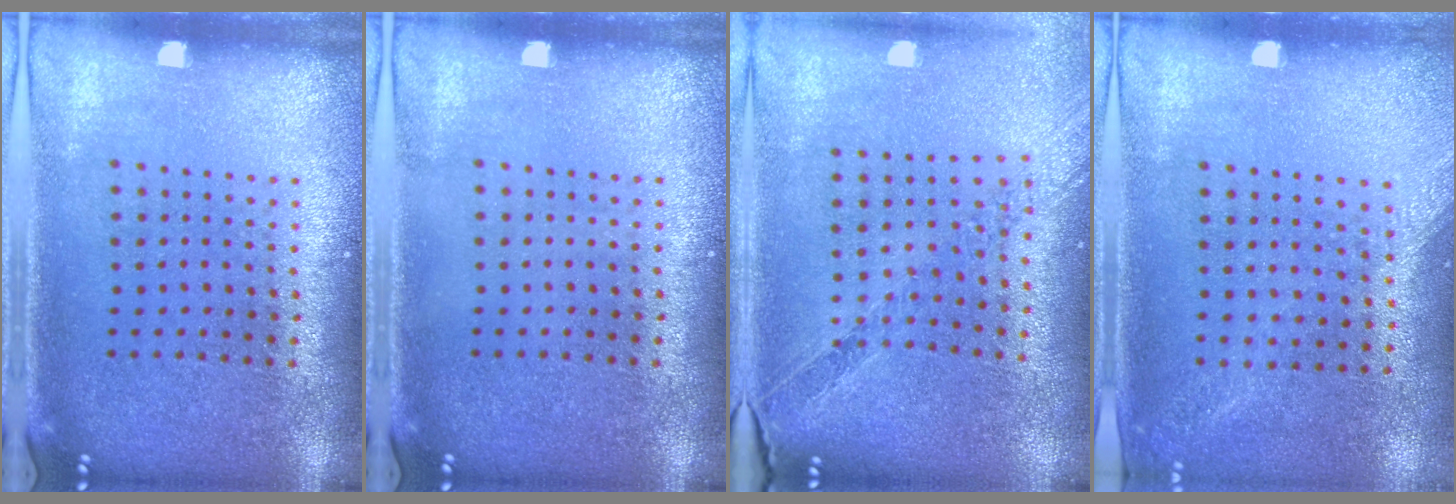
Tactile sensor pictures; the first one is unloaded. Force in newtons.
{"total": 0.0}
{"total": 1.1, "press": 1.1, "slide": 0.2}
{"total": 1.3, "press": 1.2, "slide": 0.5}